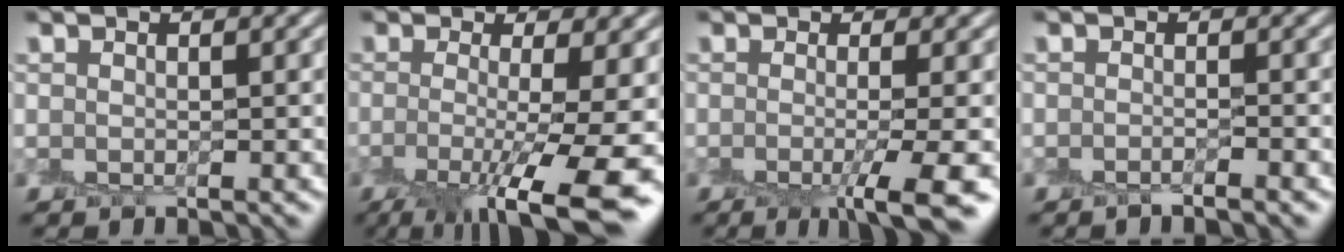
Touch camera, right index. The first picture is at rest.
{"total": 10.8, "force": [-2.5, 2.9, 10.2], "torque": [-0.155, -0.009, -0.030]}
{"total": 5.9, "force": [-1.8, 1.2, 5.5], "torque": [-0.065, -0.010, -0.031]}
{"total": 1.1, "force": [-1.0, -0.2, 0.4], "torque": [-0.004, -0.002, -0.023]}